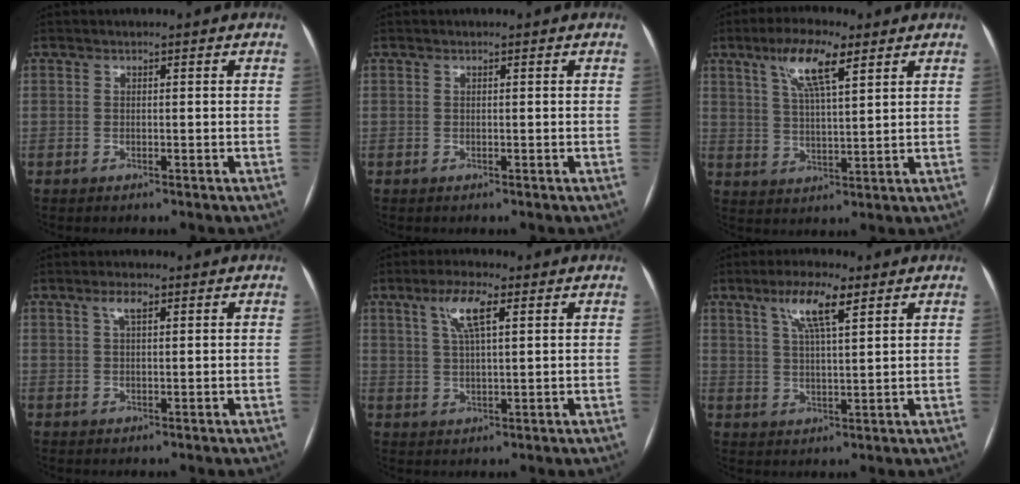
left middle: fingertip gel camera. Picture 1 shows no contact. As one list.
[{"total": 0.0}, {"total": 8.9, "force": [4.9, 1.7, 7.2], "torque": [-0.139, 0.011, 0.089]}, {"total": 2.4, "force": [1.3, 0.6, 2.0], "torque": [-0.041, 0.008, 0.024]}, {"total": 6.1, "force": [2.8, 1.2, 5.3], "torque": [-0.106, 0.011, 0.052]}, {"total": 7.3, "force": [4.0, 1.2, 6.0], "torque": [-0.118, 0.009, 0.072]}]